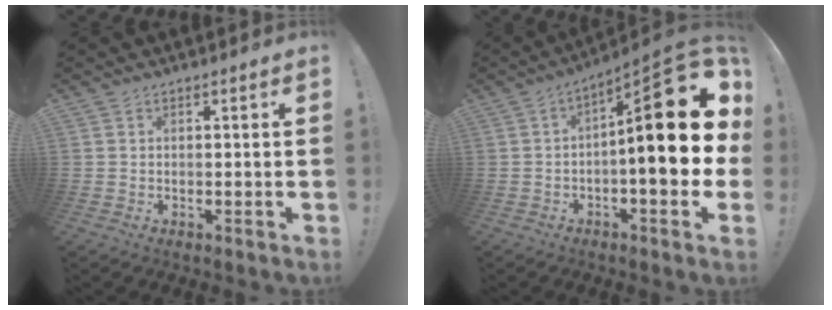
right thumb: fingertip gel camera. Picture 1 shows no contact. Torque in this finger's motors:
{"motor_torque": [1.00, 0.54, 2.03, -0.48, 0.19]}